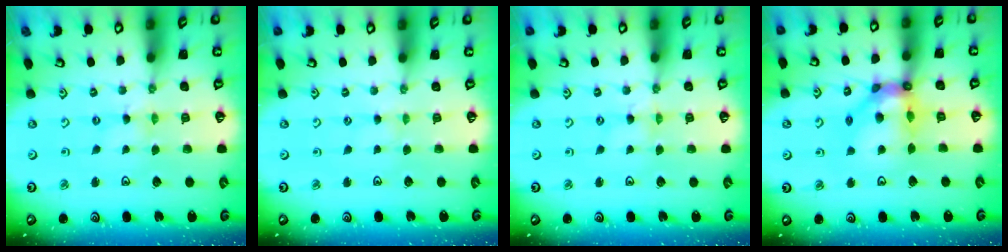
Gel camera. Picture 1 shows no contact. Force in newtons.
{"total": 0.8, "press": 0.8, "slide": 0.3}
{"total": 0.0}
{"total": 12.4, "press": 12.3, "slide": 1.8}